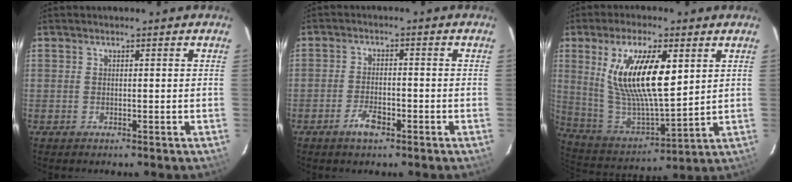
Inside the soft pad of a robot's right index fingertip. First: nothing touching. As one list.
[{"total": 4.2, "force": [-2.6, 1.7, 2.8], "torque": [-0.061, 0.001, -0.045]}, {"total": 17.7, "force": [5.8, 6.1, 15.6], "torque": [-0.299, -0.004, 0.120]}]